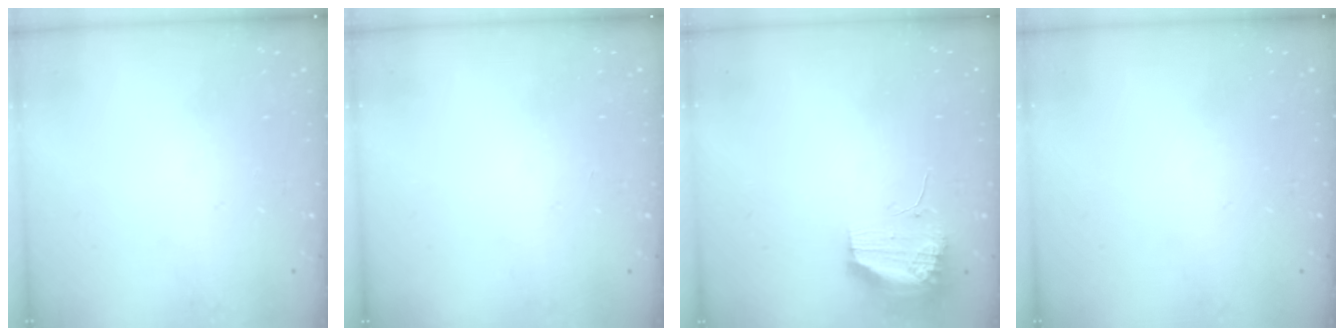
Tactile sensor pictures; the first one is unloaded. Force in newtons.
{"total": 0.0}
{"total": 10.6, "press": 10.5, "slide": 1.3}
{"total": 0.0}